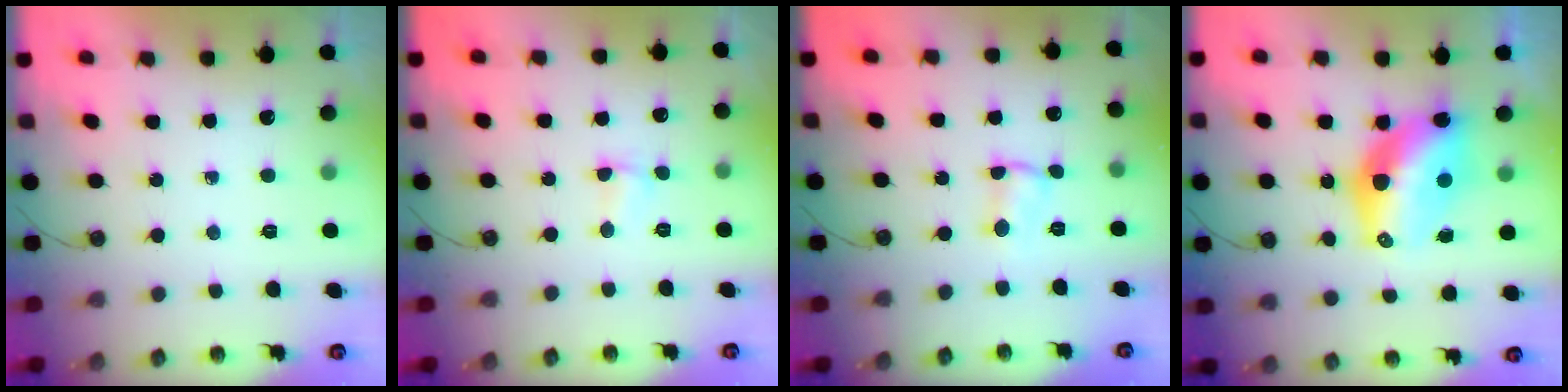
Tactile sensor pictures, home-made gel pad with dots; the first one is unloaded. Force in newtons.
{"total": 2.0, "press": 1.9, "slide": 0.5}
{"total": 1.5, "press": 1.4, "slide": 0.4}
{"total": 12.5, "press": 12.4, "slide": 1.0}